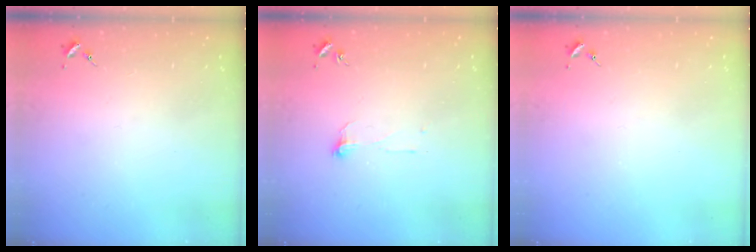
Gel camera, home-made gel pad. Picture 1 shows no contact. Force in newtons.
{"total": 3.9, "press": 3.9, "slide": 0.3}
{"total": 0.0}